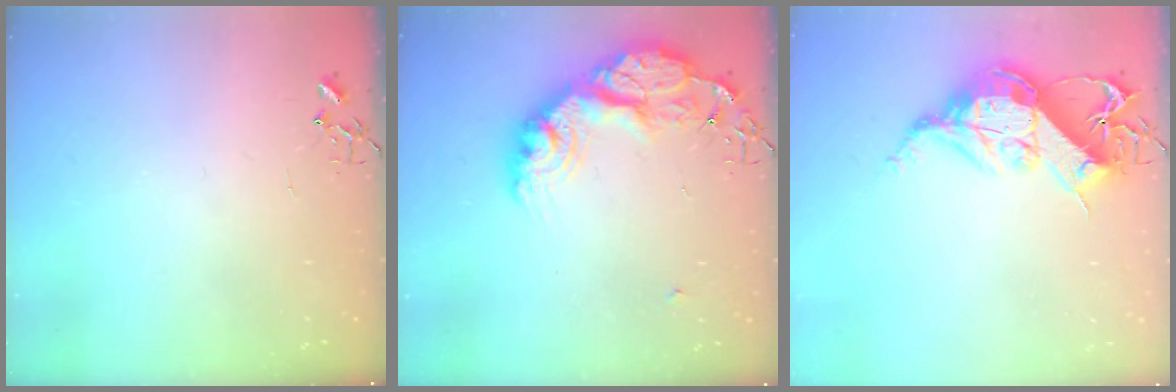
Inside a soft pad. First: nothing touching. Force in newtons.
{"total": 27.8, "press": 27.7, "slide": 2.1}
{"total": 21.1, "press": 21.1, "slide": 1.5}